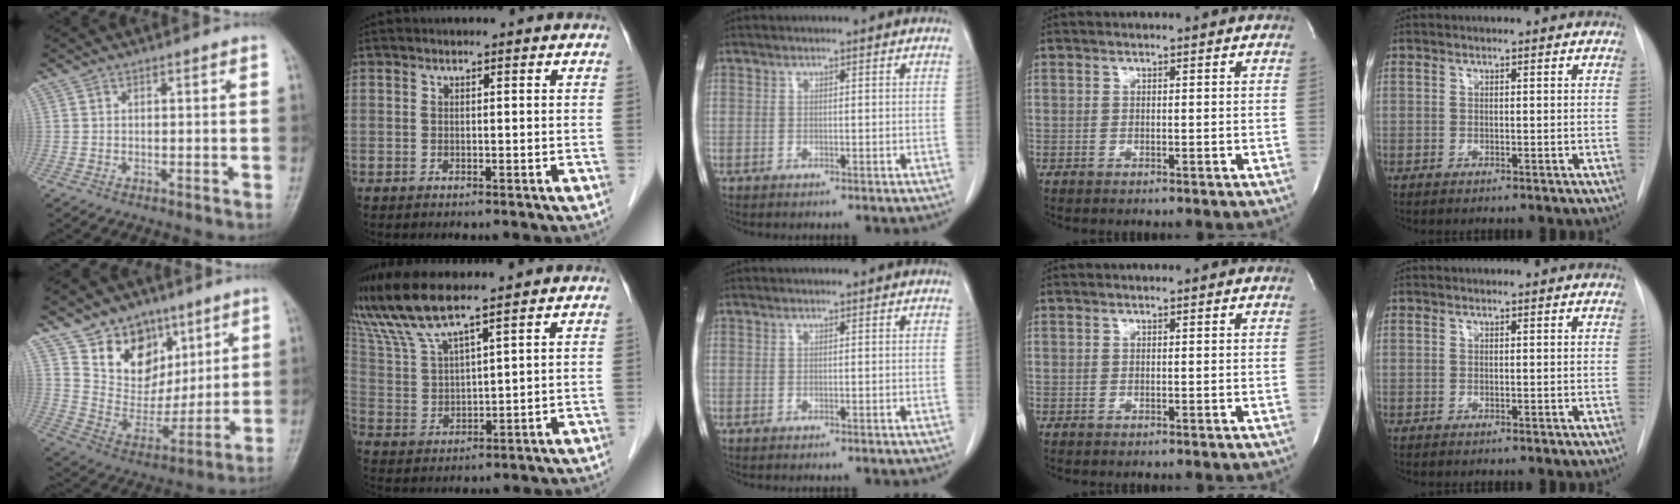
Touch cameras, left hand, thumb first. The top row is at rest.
{"thumb": {"total": 14.4, "force": [8.3, 10.4, 5.6], "torque": [-0.044, -0.049, 0.156]}, "index": {"total": 9.2, "force": [7.8, -0.4, 4.9], "torque": [-0.114, 0.006, 0.158]}}